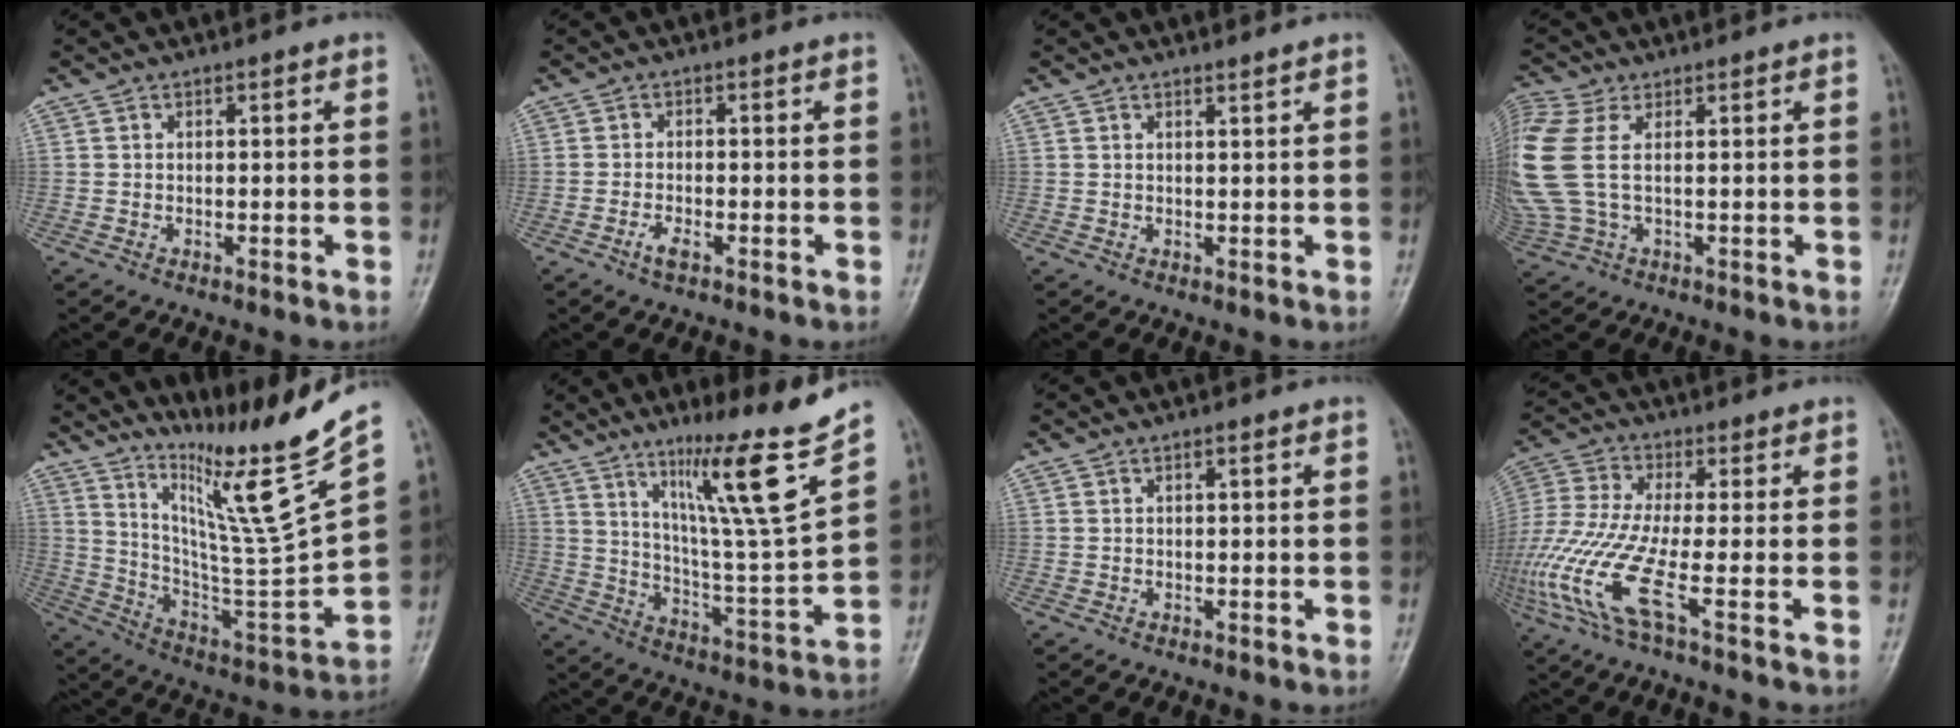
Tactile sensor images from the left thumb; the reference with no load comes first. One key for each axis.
{"total": 2.2, "fx": -1.3, "fy": 0.6, "fz": 1.6, "tx": -0.035, "ty": 0.007, "tz": -0.024}
{"total": 0.8, "fx": 0.8, "fy": -0.3, "fz": 0.3, "tx": -0.012, "ty": -0.011, "tz": 0.015}
{"total": 10.9, "fx": 2.1, "fy": 5.3, "fz": 9.3, "tx": -0.260, "ty": 0.017, "tz": 0.052}
{"total": 19.6, "fx": 14.9, "fy": -1.6, "fz": 12.7, "tx": -0.177, "ty": -0.129, "tz": 0.269}
{"total": 18.8, "fx": 12.1, "fy": 0.2, "fz": 14.4, "tx": -0.210, "ty": -0.081, "tz": 0.203}
{"total": 0.6, "fx": 0.2, "fy": 0.1, "fz": 0.5, "tx": -0.009, "ty": 0.002, "tz": 0.003}
{"total": 13.5, "fx": -4.5, "fy": 2.1, "fz": 12.6, "tx": -0.316, "ty": 0.000, "tz": -0.099}